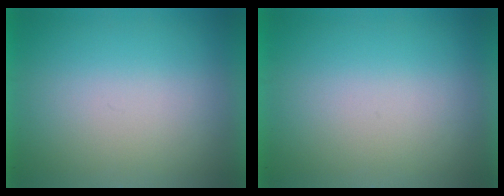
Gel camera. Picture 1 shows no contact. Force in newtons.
{"total": 0.0}